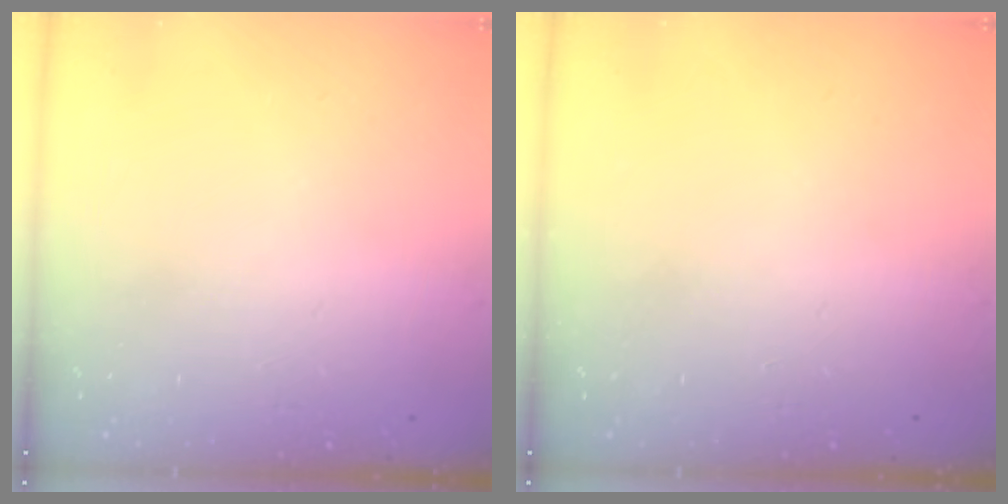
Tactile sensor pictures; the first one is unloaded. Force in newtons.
{"total": 0.0}